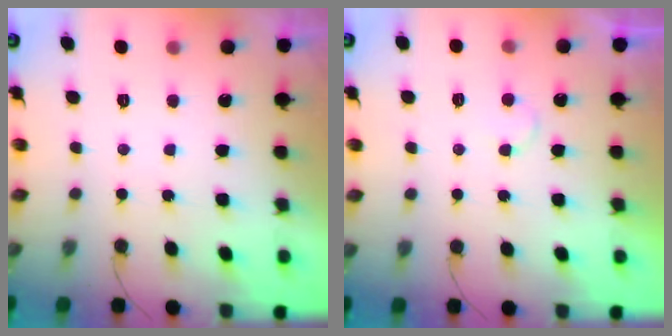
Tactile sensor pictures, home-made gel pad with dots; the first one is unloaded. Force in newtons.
{"total": 3.6, "press": 3.6, "slide": 0.3}